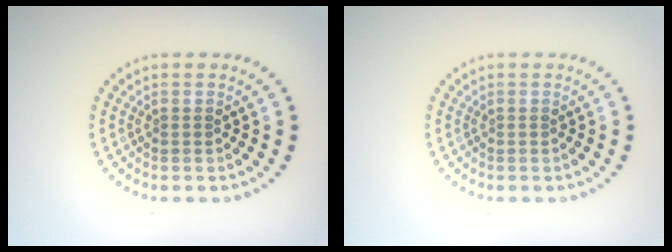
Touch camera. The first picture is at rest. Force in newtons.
{"total": 0.0}